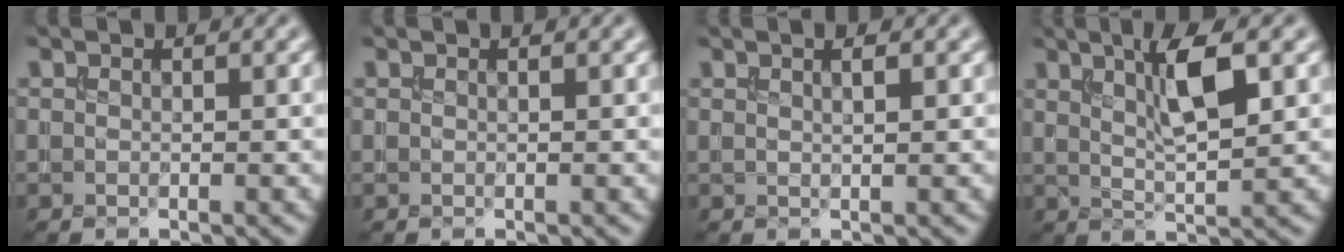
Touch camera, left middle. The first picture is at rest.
{"total": 0.0}
{"total": 1.9, "force": [0.8, 0.8, 1.5], "torque": [0.000, 0.006, -0.002]}
{"total": 4.9, "force": [1.8, 1.1, 4.5], "torque": [-0.075, -0.001, 0.036]}